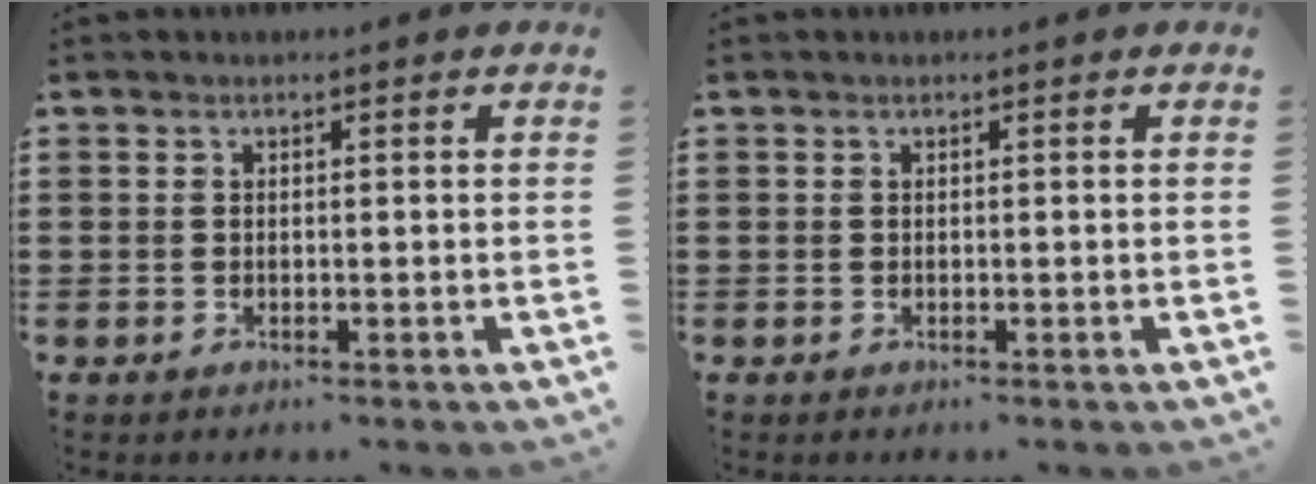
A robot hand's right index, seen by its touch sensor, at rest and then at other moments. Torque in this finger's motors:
{"motor_torque": [-0.16, 0.11, 0.01, -0.01]}